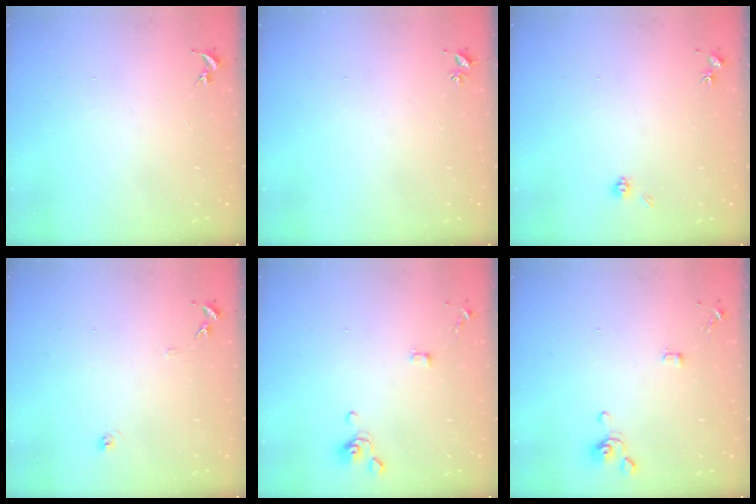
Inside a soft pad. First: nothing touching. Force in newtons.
{"total": 2.6, "press": 2.6, "slide": 0.3}
{"total": 4.1, "press": 4.0, "slide": 1.1}
{"total": 6.5, "press": 6.5, "slide": 0.6}
{"total": 3.9, "press": 3.8, "slide": 0.9}
{"total": 3.8, "press": 3.7, "slide": 0.9}